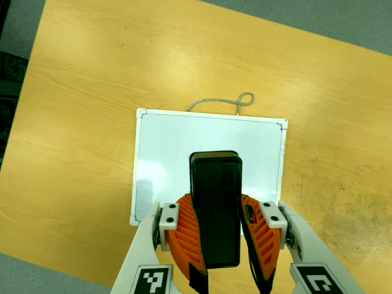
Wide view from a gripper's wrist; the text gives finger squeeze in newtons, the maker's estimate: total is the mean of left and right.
{"total": 9.0, "left": 8.1, "right": 10.0}